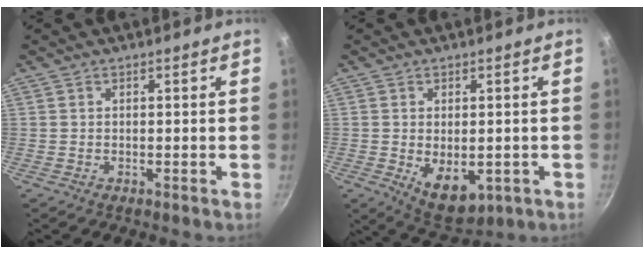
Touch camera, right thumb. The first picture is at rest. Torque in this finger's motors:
{"motor_torque": [-0.41, 0.29, -0.14, -0.21, 0.25]}